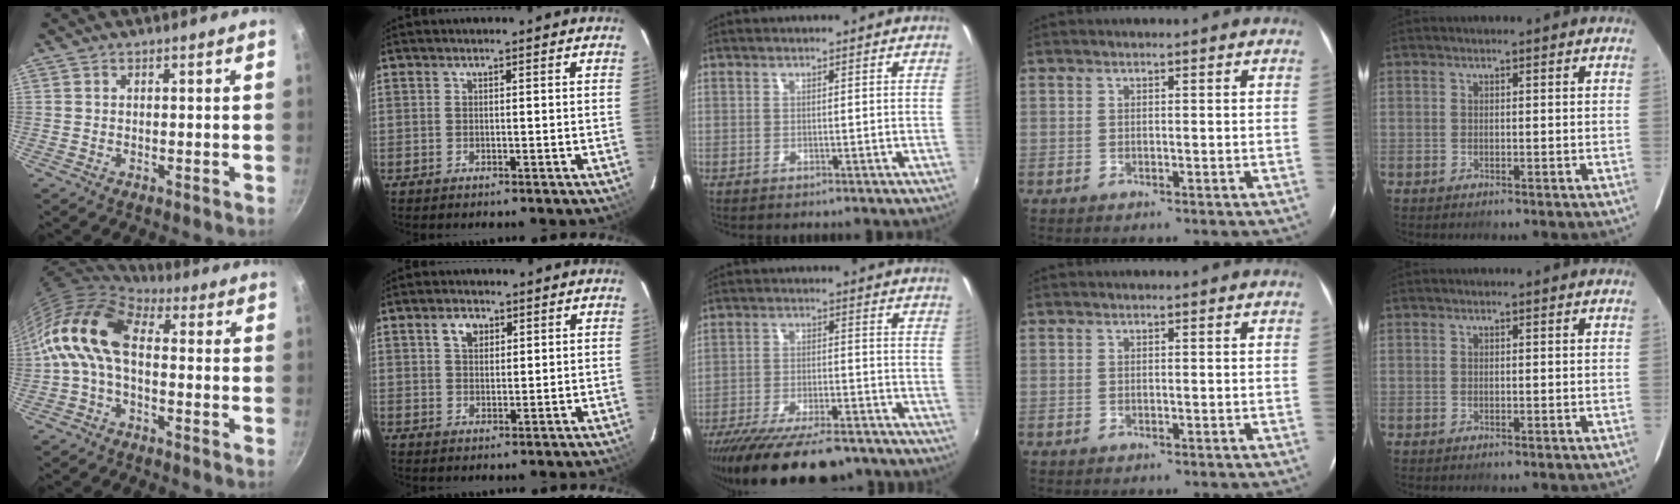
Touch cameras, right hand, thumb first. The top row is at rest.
{"thumb": {"total": 12.2, "force": [-0.1, 7.2, 9.8], "torque": [-0.182, 0.028, -0.020]}, "index": {"total": 3.6, "force": [1.7, 2.4, 2.1], "torque": [-0.034, 0.010, 0.031]}, "middle": {"total": 19.5, "force": [-15.6, 5.4, 10.3], "torque": [-0.201, -0.043, -0.234]}}